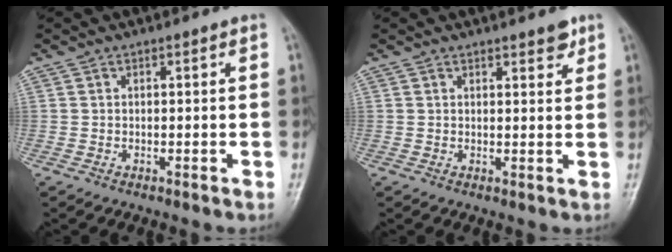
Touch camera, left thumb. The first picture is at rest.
{"total": 3.0, "force": [2.1, 1.2, 1.8], "torque": [-0.008, -0.011, 0.027]}